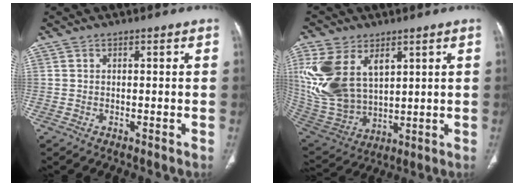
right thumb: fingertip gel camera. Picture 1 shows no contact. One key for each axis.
{"total": 19.4, "fx": 6.7, "fy": 12.4, "fz": 13.3, "tx": -0.277, "ty": -0.023, "tz": 0.151}